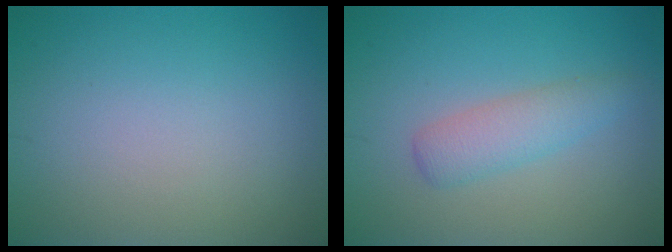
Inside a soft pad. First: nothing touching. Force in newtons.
{"total": 2.6, "press": 2.6, "slide": 0.0}